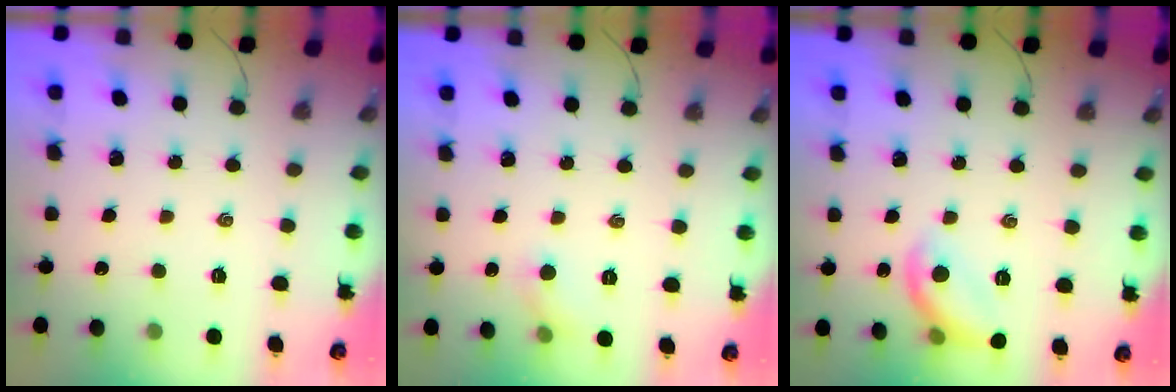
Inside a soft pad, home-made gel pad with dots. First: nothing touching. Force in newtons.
{"total": 3.8, "press": 3.6, "slide": 1.4}
{"total": 10.8, "press": 10.8, "slide": 0.3}